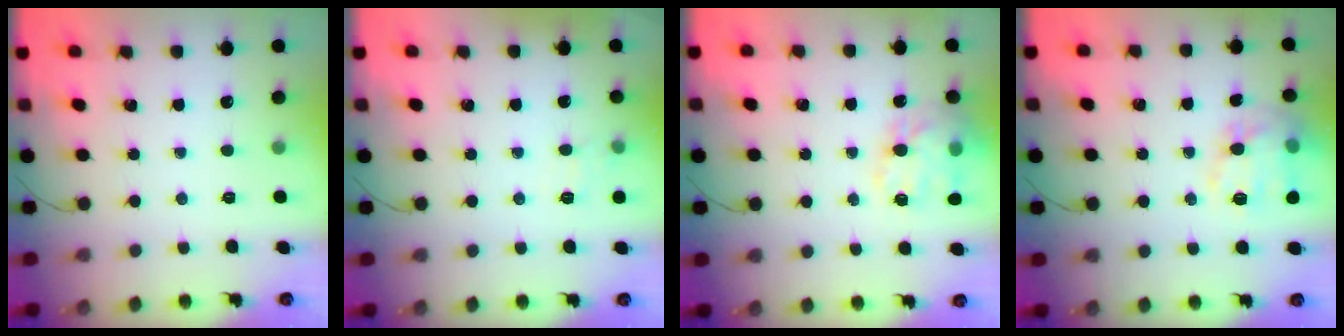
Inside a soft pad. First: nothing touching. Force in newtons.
{"total": 6.4, "press": 6.2, "slide": 1.6}
{"total": 17.6, "press": 17.3, "slide": 2.9}
{"total": 15.8, "press": 15.7, "slide": 1.0}